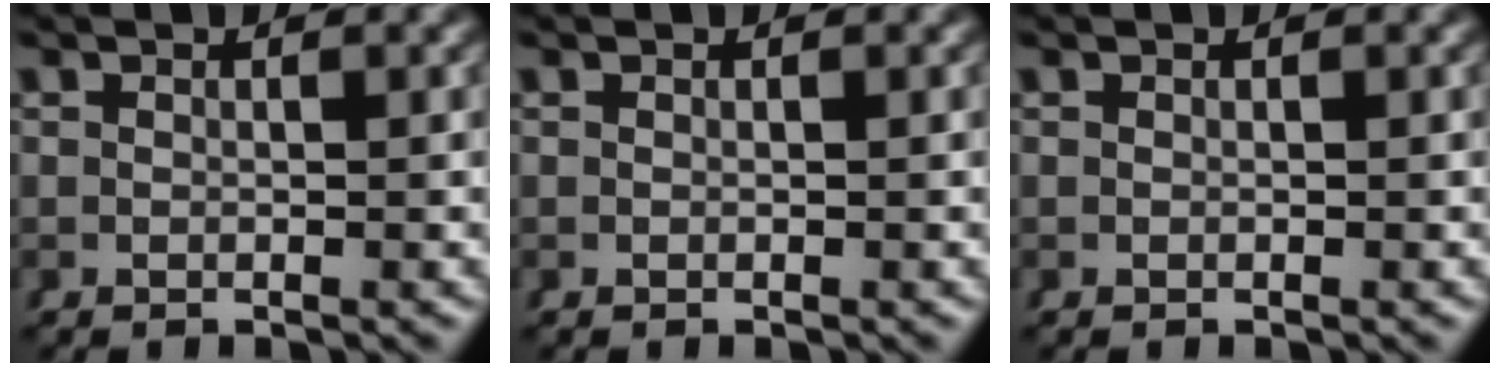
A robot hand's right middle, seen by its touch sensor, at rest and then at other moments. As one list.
[{"total": 0.0}, {"total": 0.0}]